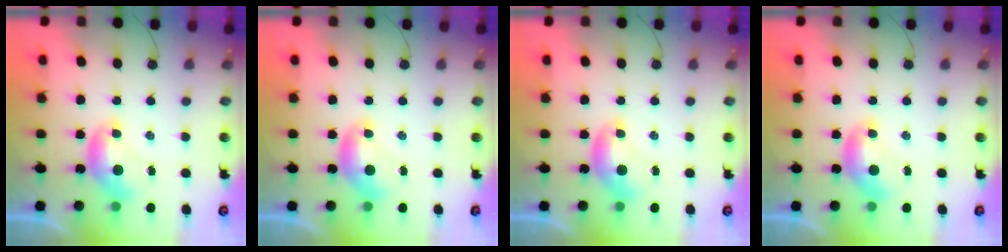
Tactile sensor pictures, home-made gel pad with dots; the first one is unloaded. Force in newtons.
{"total": 0.0}
{"total": 0.0}
{"total": 0.0}